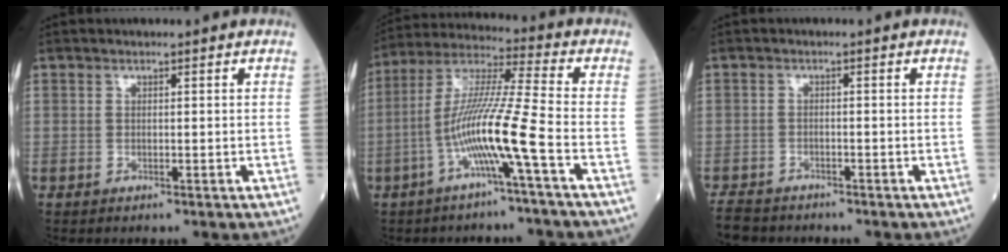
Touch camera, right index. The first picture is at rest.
{"total": 11.6, "force": [-4.3, -1.4, 10.7], "torque": [-0.214, 0.007, -0.087]}
{"total": 4.5, "force": [-4.1, 1.8, 0.4], "torque": [-0.010, -0.008, -0.076]}